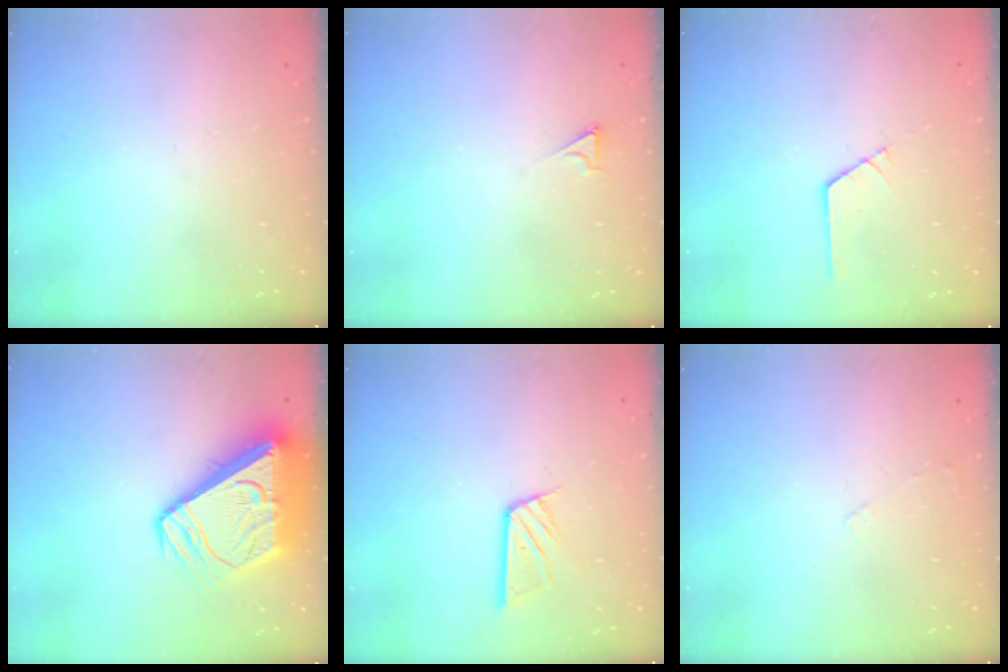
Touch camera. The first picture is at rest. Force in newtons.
{"total": 2.1, "press": 2.1, "slide": 0.3}
{"total": 1.1, "press": 1.0, "slide": 0.1}
{"total": 15.3, "press": 15.3, "slide": 1.6}
{"total": 9.2, "press": 9.2, "slide": 0.8}
{"total": 2.4, "press": 2.4, "slide": 0.4}